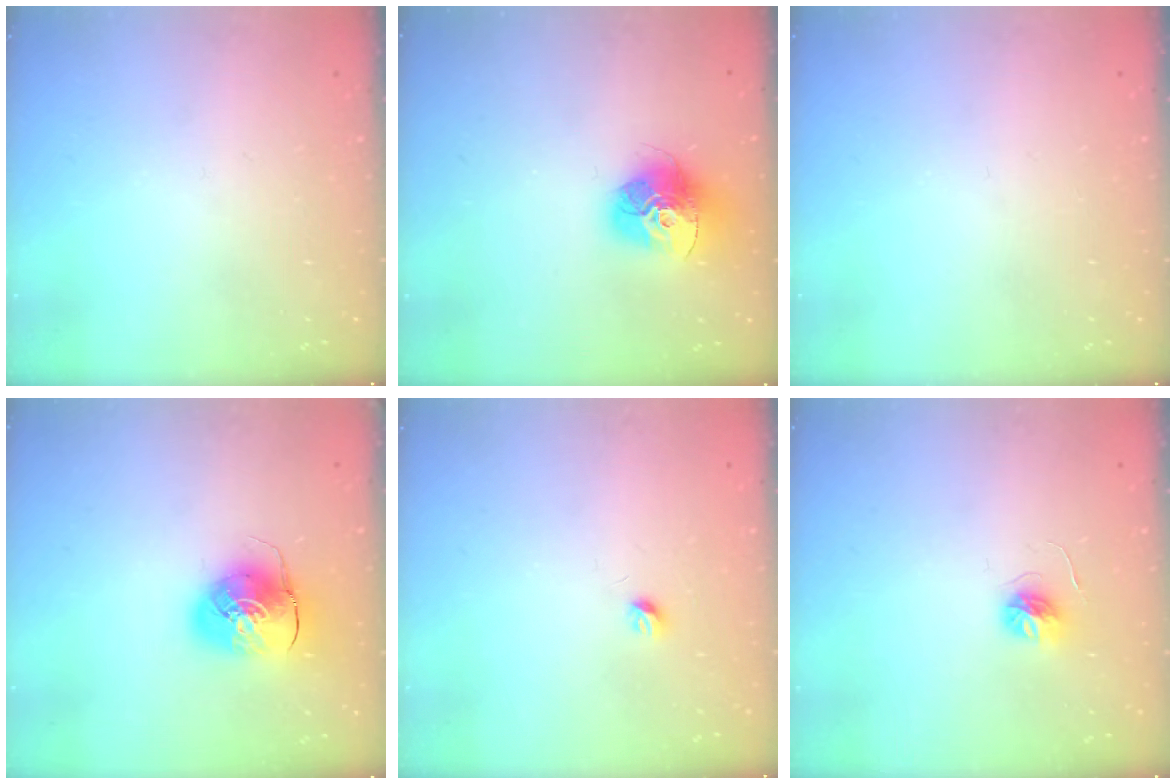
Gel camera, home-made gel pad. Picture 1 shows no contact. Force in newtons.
{"total": 15.8, "press": 15.7, "slide": 1.6}
{"total": 0.0}
{"total": 9.6, "press": 9.4, "slide": 1.7}
{"total": 3.6, "press": 3.5, "slide": 0.6}
{"total": 5.2, "press": 5.2, "slide": 0.6}